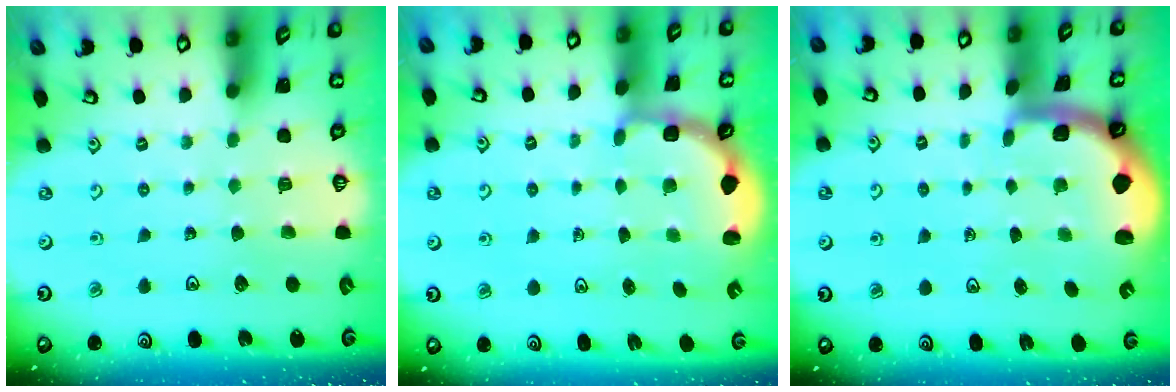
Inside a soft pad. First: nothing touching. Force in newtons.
{"total": 3.0, "press": 2.6, "slide": 1.5}
{"total": 1.6, "press": 1.6, "slide": 0.2}